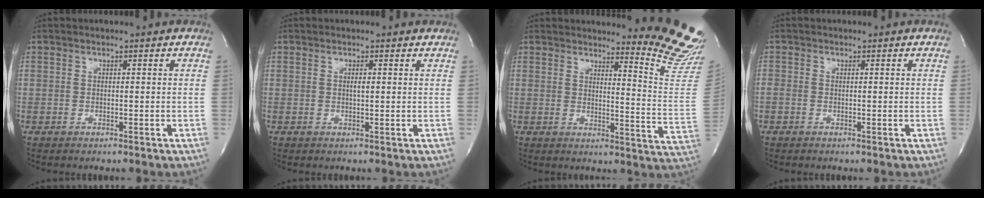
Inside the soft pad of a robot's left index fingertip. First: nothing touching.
{"total": 1.0, "force": [0.4, 0.2, 0.9], "torque": [-0.019, 0.001, 0.003]}
{"total": 12.3, "force": [11.8, -1.3, 3.1], "torque": [-0.033, -0.141, 0.121]}
{"total": 0.5, "force": [-0.1, 0.2, 0.4], "torque": [-0.011, 0.003, -0.003]}